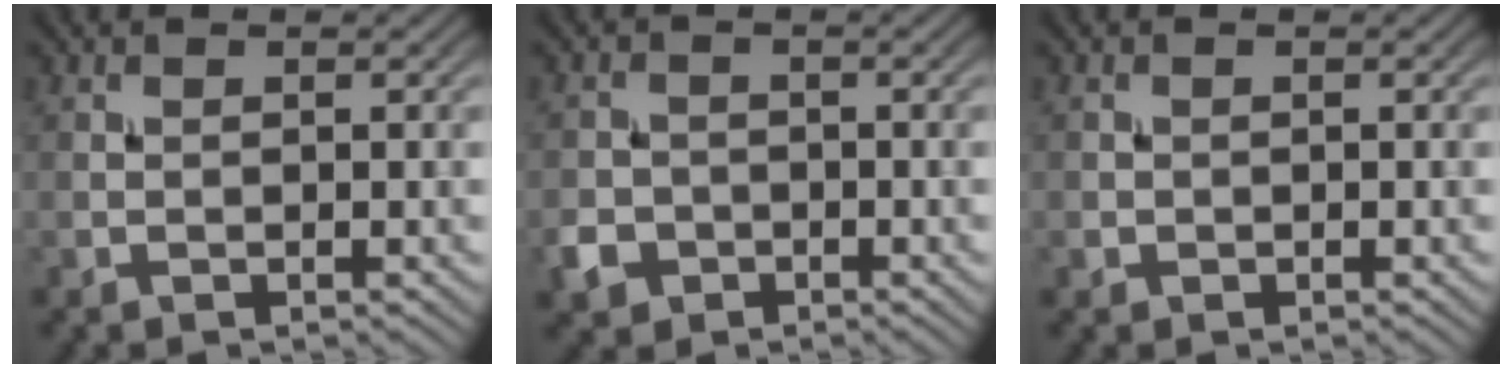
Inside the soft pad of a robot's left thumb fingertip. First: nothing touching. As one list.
[{"total": 2.9, "force": [-1.5, 2.3, 1.0], "torque": [-0.025, -0.006, -0.034]}, {"total": 0.8, "force": [-0.2, 0.7, 0.1], "torque": [0.001, -0.005, -0.006]}]